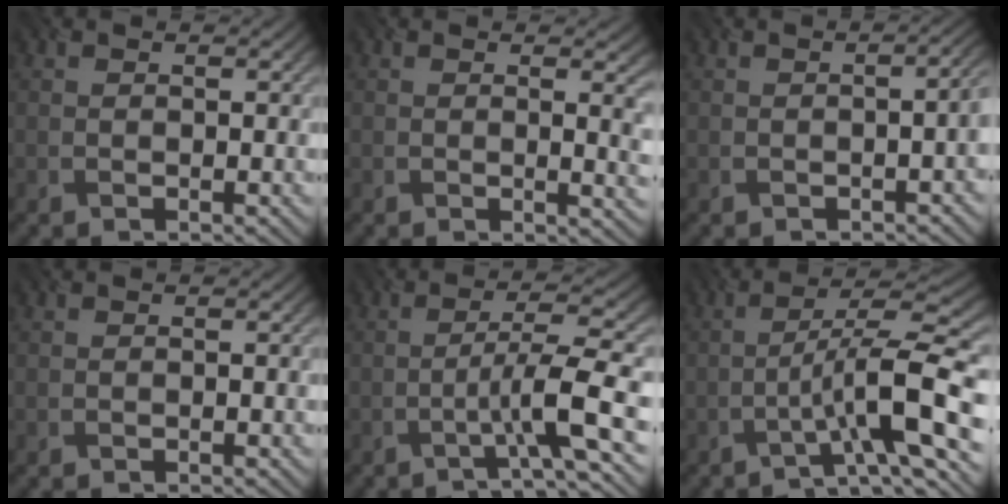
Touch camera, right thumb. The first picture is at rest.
{"total": 3.2, "force": [0.6, 0.8, 3.1], "torque": [-0.045, -0.004, 0.011]}
{"total": 2.5, "force": [-0.6, 0.9, 2.3], "torque": [-0.026, 0.006, -0.007]}
{"total": 0.0}
{"total": 7.5, "force": [-3.2, 0.7, 6.8], "torque": [-0.105, 0.023, -0.064]}
{"total": 10.5, "force": [-4.1, 1.8, 9.5], "torque": [-0.145, 0.024, -0.079]}